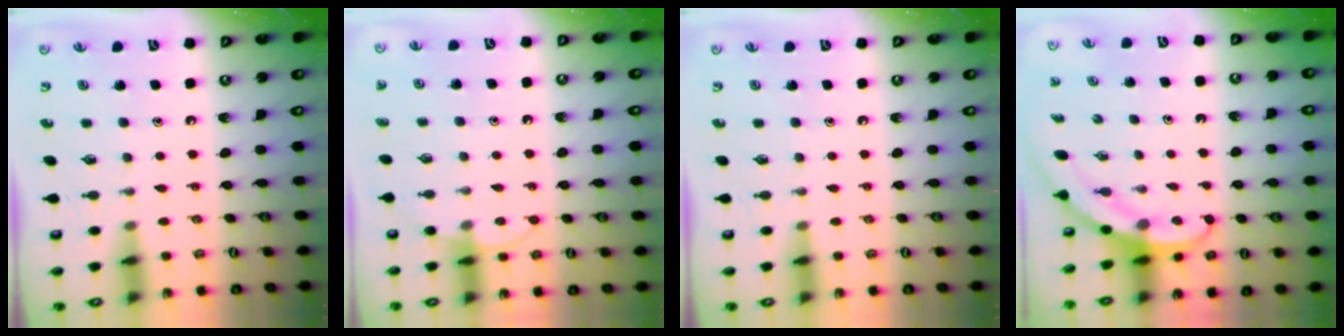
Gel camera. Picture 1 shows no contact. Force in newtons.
{"total": 5.7, "press": 5.7, "slide": 0.6}
{"total": 0.0}
{"total": 3.6, "press": 3.6, "slide": 0.3}